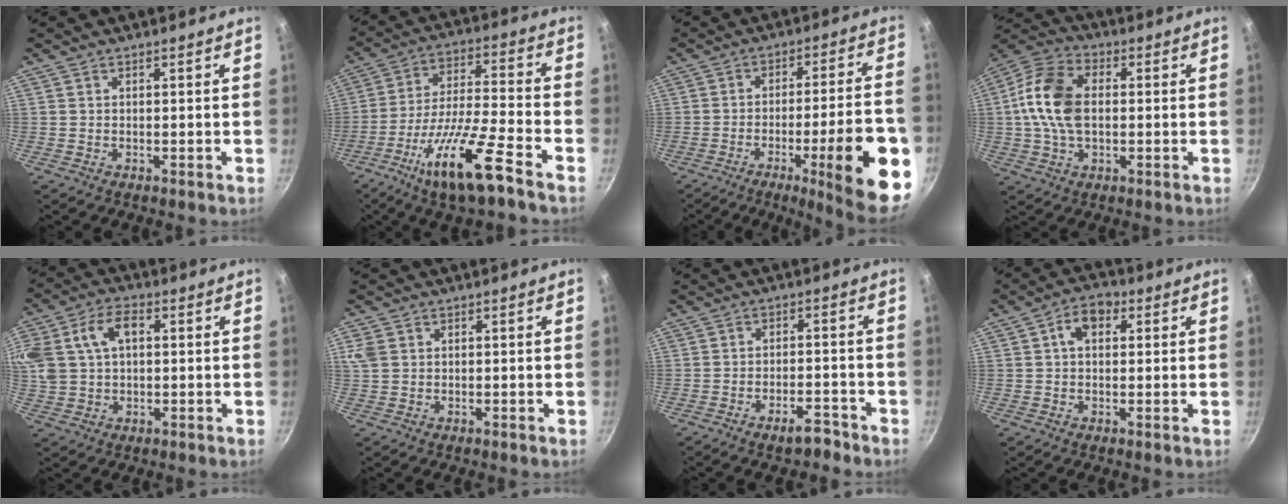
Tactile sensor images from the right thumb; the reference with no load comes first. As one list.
[{"total": 16.0, "force": [-9.1, 2.4, 12.9], "torque": [-0.245, 0.040, -0.169]}, {"total": 20.5, "force": [-7.6, 3.9, 18.7], "torque": [-0.234, 0.029, -0.101]}, {"total": 13.6, "force": [0.5, 8.9, 10.2], "torque": [-0.183, 0.022, -0.007]}, {"total": 17.7, "force": [4.4, 12.6, 11.6], "torque": [-0.272, 0.043, 0.082]}, {"total": 3.5, "force": [1.1, 2.7, 1.9], "torque": [-0.037, 0.002, 0.025]}, {"total": 4.6, "force": [-3.3, 1.6, 2.8], "torque": [-0.027, 0.026, -0.043]}, {"total": 6.1, "force": [1.8, 4.1, 4.1], "torque": [-0.042, 0.008, 0.019]}]